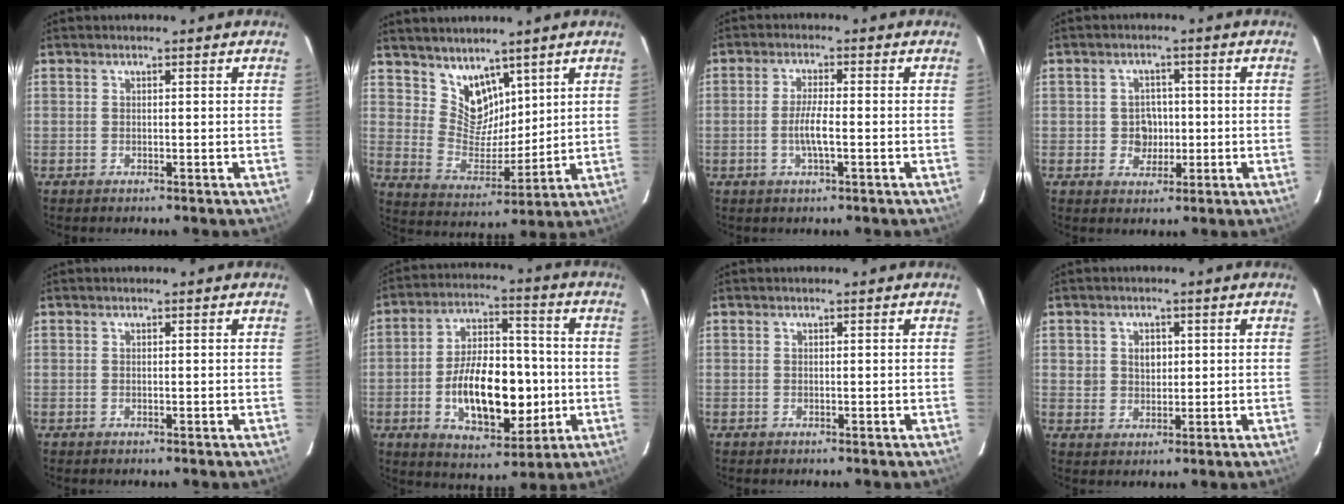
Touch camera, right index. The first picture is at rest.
{"total": 9.0, "force": [6.5, 5.4, 2.8], "torque": [-0.043, -0.001, 0.136]}
{"total": 4.3, "force": [-1.2, 0.5, 4.1], "torque": [-0.078, -0.004, -0.022]}
{"total": 4.1, "force": [-0.5, 3.8, 1.4], "torque": [-0.028, 0.012, -0.001]}
{"total": 0.0}
{"total": 17.1, "force": [-3.2, 9.0, 14.2], "torque": [-0.254, 0.011, -0.039]}
{"total": 0.0}
{"total": 3.5, "force": [0.8, 3.1, 1.3], "torque": [-0.018, 0.011, 0.016]}